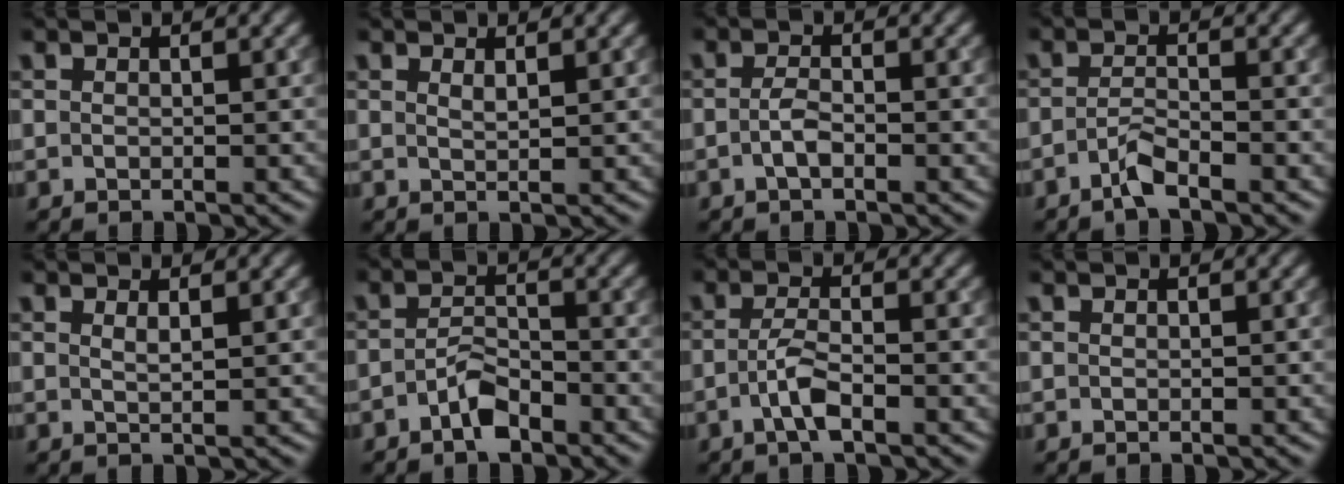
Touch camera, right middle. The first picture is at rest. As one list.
[{"total": 0.8, "force": [0.6, 0.1, 0.4], "torque": [-0.008, -0.001, 0.011]}, {"total": 1.5, "force": [-0.6, 0.5, 1.3], "torque": [-0.029, 0.001, -0.014]}, {"total": 2.0, "force": [-1.4, 0.4, 1.4], "torque": [-0.028, 0.006, -0.033]}, {"total": 1.0, "force": [0.6, 0.2, 0.8], "torque": [-0.009, 0.000, 0.009]}, {"total": 2.7, "force": [-1.8, 1.1, 1.7], "torque": [-0.032, 0.007, -0.037]}, {"total": 2.5, "force": [-1.1, 0.6, 2.2], "torque": [-0.046, 0.004, -0.027]}, {"total": 0.0}]